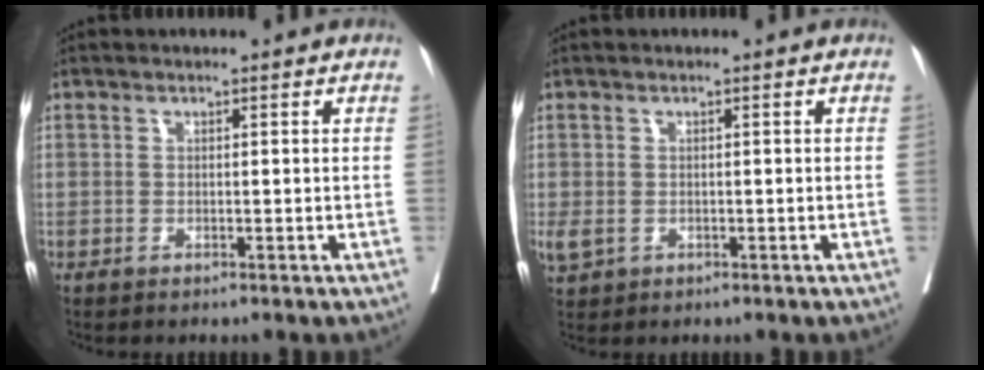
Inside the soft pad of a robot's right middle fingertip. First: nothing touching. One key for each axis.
{"total": 2.3, "fx": -0.4, "fy": 1.8, "fz": 1.5, "tx": -0.038, "ty": -0.004, "tz": 0.000}